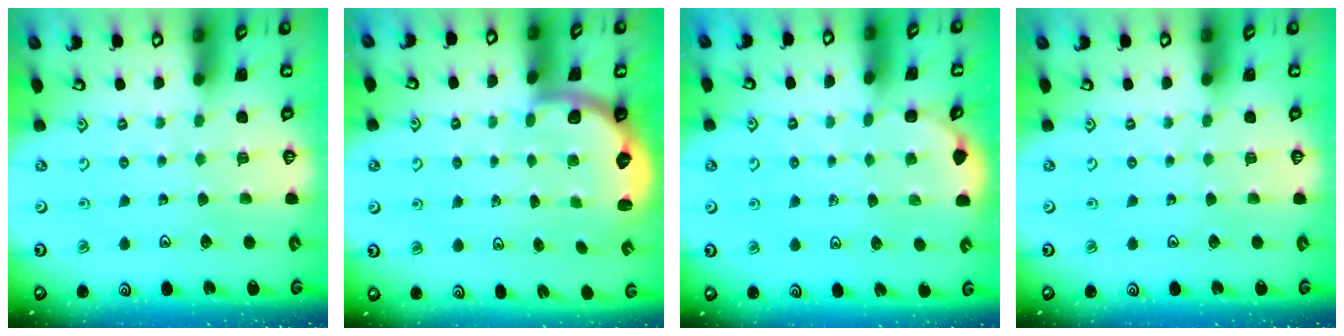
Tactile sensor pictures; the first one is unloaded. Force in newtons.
{"total": 2.5, "press": 2.1, "slide": 1.3}
{"total": 1.8, "press": 1.7, "slide": 0.0}
{"total": 0.0}